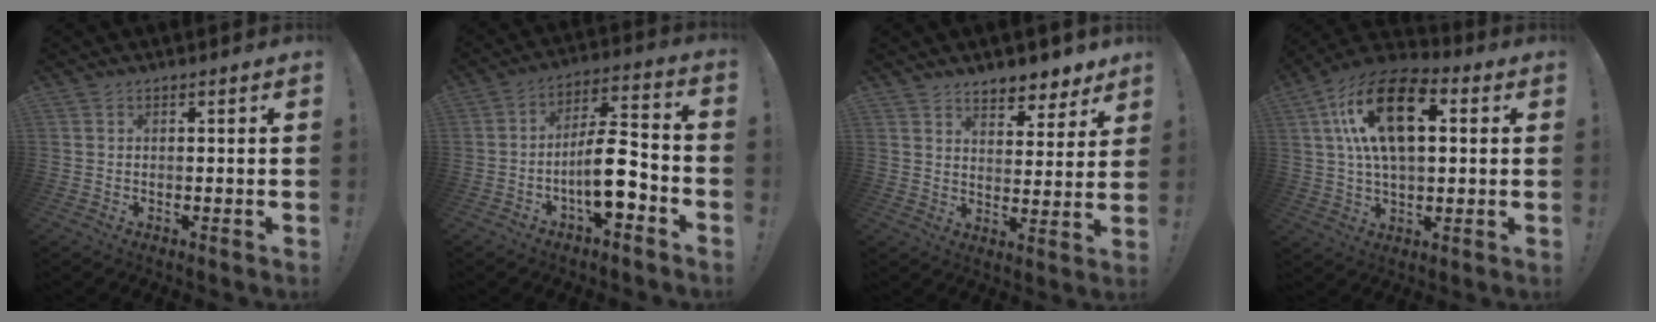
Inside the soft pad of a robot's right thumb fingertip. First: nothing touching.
{"total": 14.0, "force": [-4.4, 4.7, 12.4], "torque": [-0.217, 0.019, -0.072]}
{"total": 7.4, "force": [6.5, 3.1, 1.9], "torque": [-0.012, -0.058, 0.118]}
{"total": 19.8, "force": [5.3, 10.7, 15.8], "torque": [-0.278, -0.001, 0.083]}